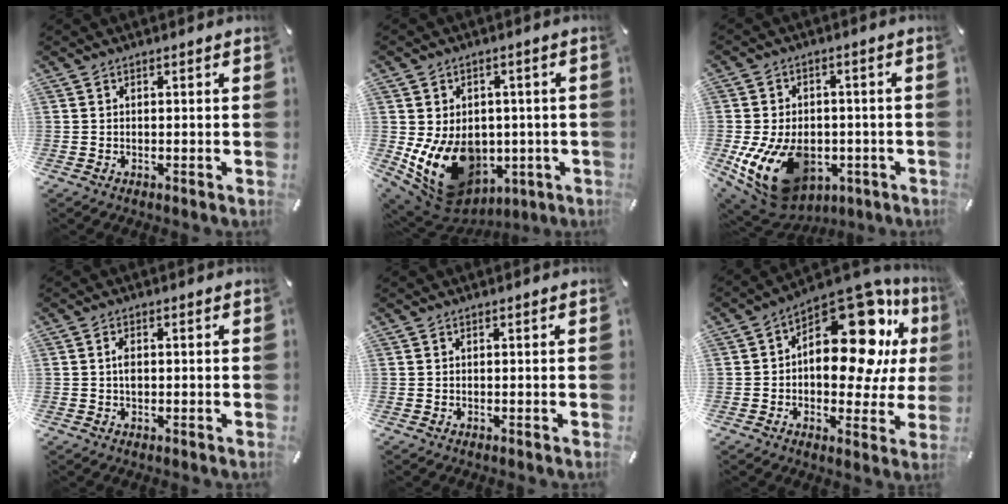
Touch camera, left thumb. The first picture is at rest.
{"total": 14.4, "force": [-2.3, 11.7, 8.1], "torque": [-0.142, -0.014, -0.030]}
{"total": 17.5, "force": [-5.1, 12.2, 11.5], "torque": [-0.210, 0.018, -0.073]}
{"total": 2.1, "force": [0.0, 1.2, 1.8], "torque": [-0.035, 0.002, -0.002]}
{"total": 0.0}
{"total": 22.1, "force": [7.1, 12.5, 16.8], "torque": [-0.212, -0.055, 0.122]}